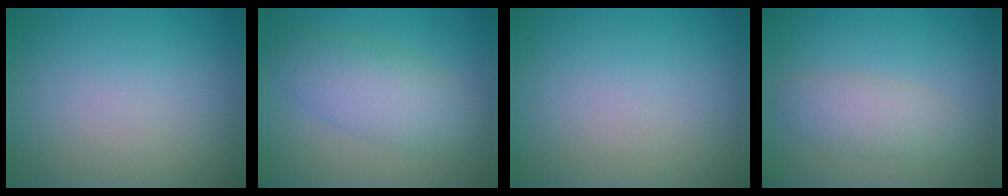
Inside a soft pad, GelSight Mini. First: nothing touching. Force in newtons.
{"total": 4.8, "press": 4.8, "slide": 0.0}
{"total": 0.0}
{"total": 2.8, "press": 2.8, "slide": 0.1}